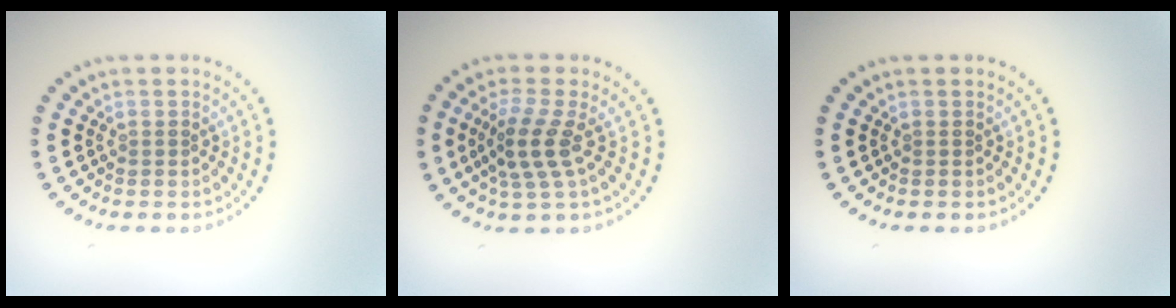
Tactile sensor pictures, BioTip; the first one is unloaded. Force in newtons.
{"total": 3.5, "press": 2.9, "slide": 2.0}
{"total": 0.0}